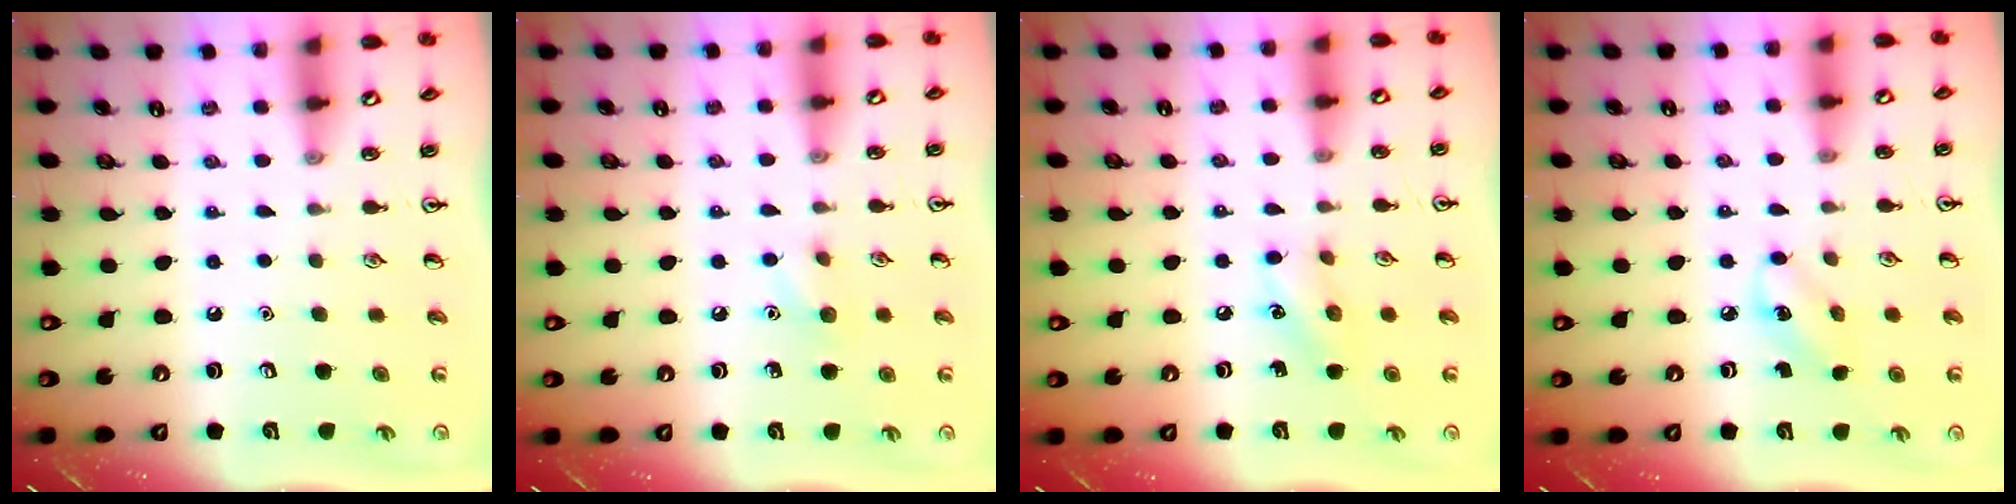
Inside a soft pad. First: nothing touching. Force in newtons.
{"total": 5.9, "press": 5.6, "slide": 1.8}
{"total": 7.3, "press": 7.2, "slide": 1.3}
{"total": 4.2, "press": 4.1, "slide": 1.1}